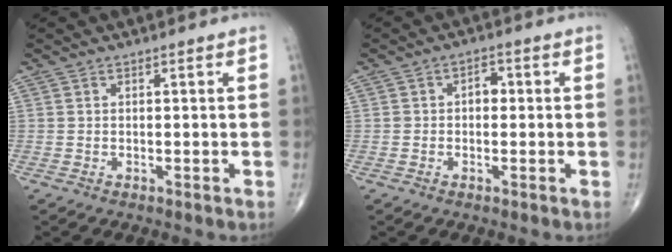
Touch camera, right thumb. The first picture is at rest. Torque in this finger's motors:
{"motor_torque": [0.10, 0.97, 0.36, -0.10, -0.03]}